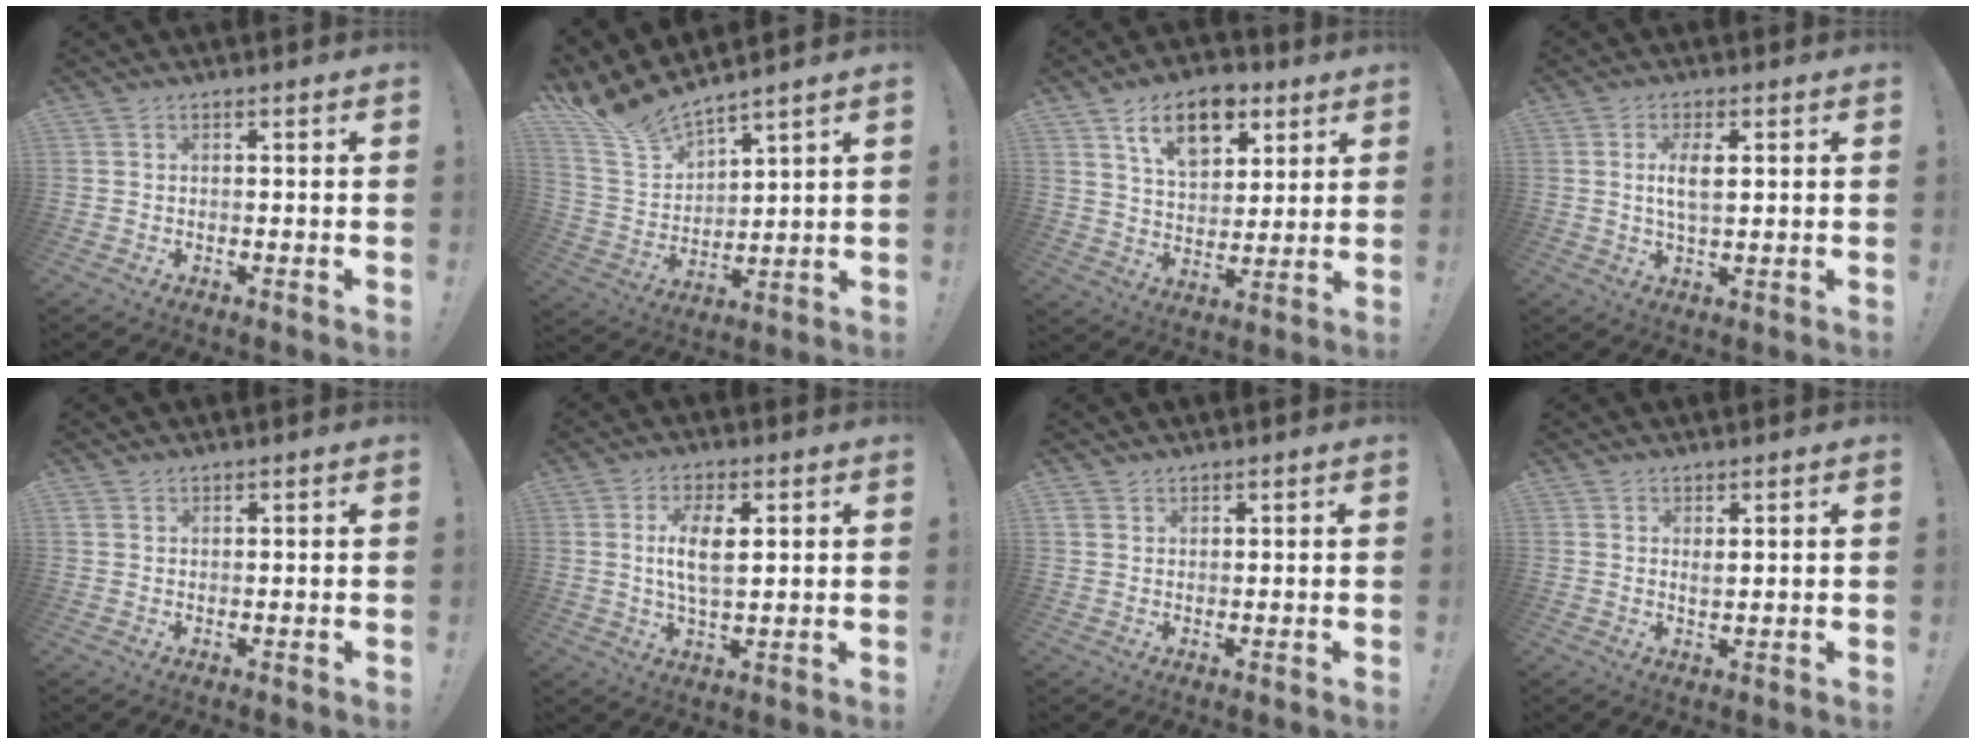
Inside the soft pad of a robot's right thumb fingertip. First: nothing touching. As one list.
[{"total": 10.3, "force": [9.6, 2.2, 3.0], "torque": [-0.093, -0.081, 0.179]}, {"total": 13.9, "force": [7.7, 8.4, 7.9], "torque": [-0.122, -0.028, 0.139]}, {"total": 6.1, "force": [1.1, 2.6, 5.4], "torque": [-0.093, -0.003, 0.012]}, {"total": 1.1, "force": [0.8, 0.7, 0.4], "torque": [-0.007, -0.001, 0.016]}, {"total": 8.9, "force": [1.9, 3.9, 7.8], "torque": [-0.144, -0.003, 0.026]}, {"total": 1.9, "force": [1.4, 1.2, 0.5], "torque": [-0.010, -0.003, 0.027]}, {"total": 1.8, "force": [1.3, 0.9, 0.8], "torque": [-0.003, -0.010, 0.021]}]